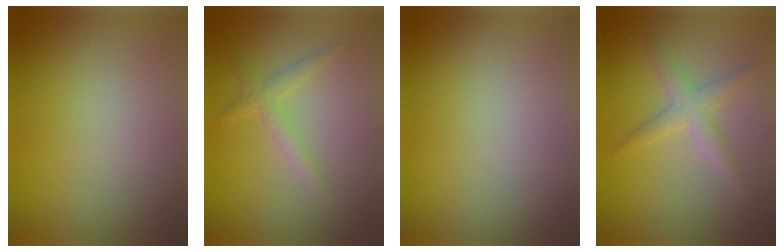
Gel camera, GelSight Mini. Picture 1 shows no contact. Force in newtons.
{"total": 1.7, "press": 1.7, "slide": 0.1}
{"total": 0.0}
{"total": 2.4, "press": 2.4, "slide": 0.0}